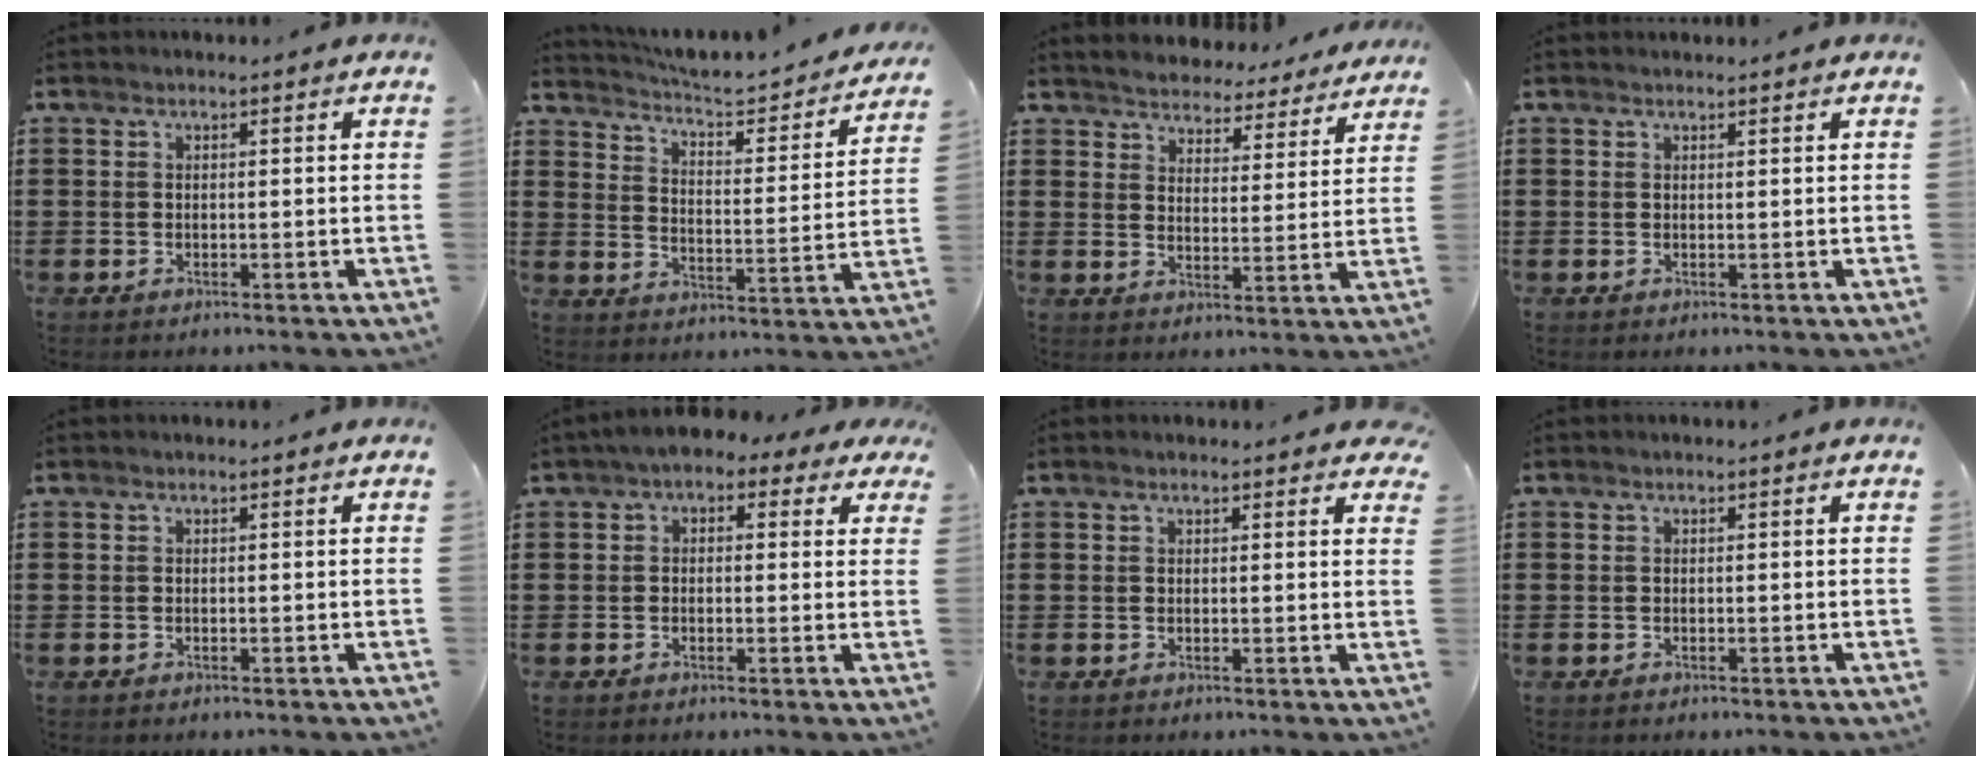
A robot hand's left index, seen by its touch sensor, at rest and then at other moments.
{"total": 4.0, "force": [3.9, 0.2, 1.0], "torque": [-0.044, -0.034, 0.059]}
{"total": 4.5, "force": [4.5, -0.1, -0.6], "torque": [-0.016, -0.039, 0.076]}
{"total": 0.5, "force": [0.5, 0.1, 0.1], "torque": [-0.004, 0.000, 0.011]}
{"total": 0.0}
{"total": 2.4, "force": [0.4, 1.7, 1.6], "torque": [-0.037, 0.009, 0.003]}
{"total": 1.5, "force": [1.3, 0.3, 0.6], "torque": [-0.014, 0.004, 0.025]}
{"total": 0.0}